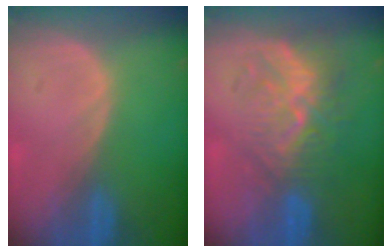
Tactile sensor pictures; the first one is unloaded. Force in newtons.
{"total": 10.0, "press": 8.7, "slide": 5.1}